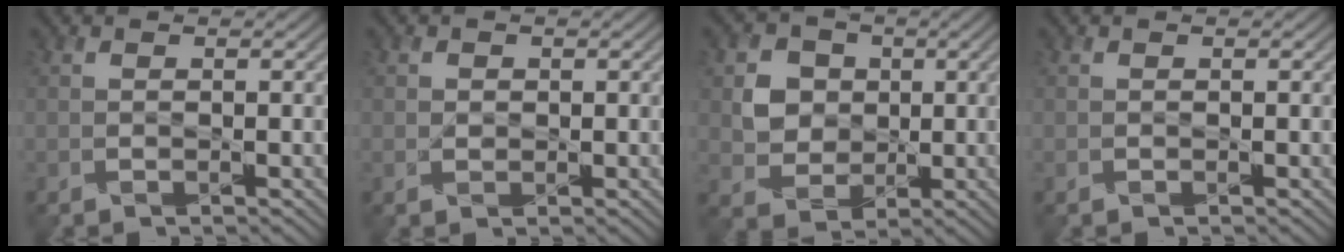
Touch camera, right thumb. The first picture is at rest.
{"total": 0.9, "force": [0.3, 0.9, 0.3], "torque": [-0.007, -0.004, 0.003]}
{"total": 5.4, "force": [0.8, 4.9, 2.2], "torque": [-0.058, 0.000, 0.006]}
{"total": 0.0}